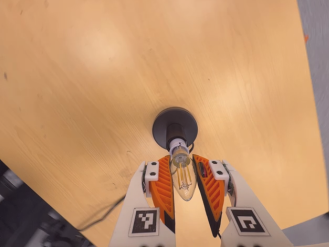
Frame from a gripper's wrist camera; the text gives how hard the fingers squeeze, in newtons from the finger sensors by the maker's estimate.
{"total": 10.0, "left": 9.7, "right": 10.2}